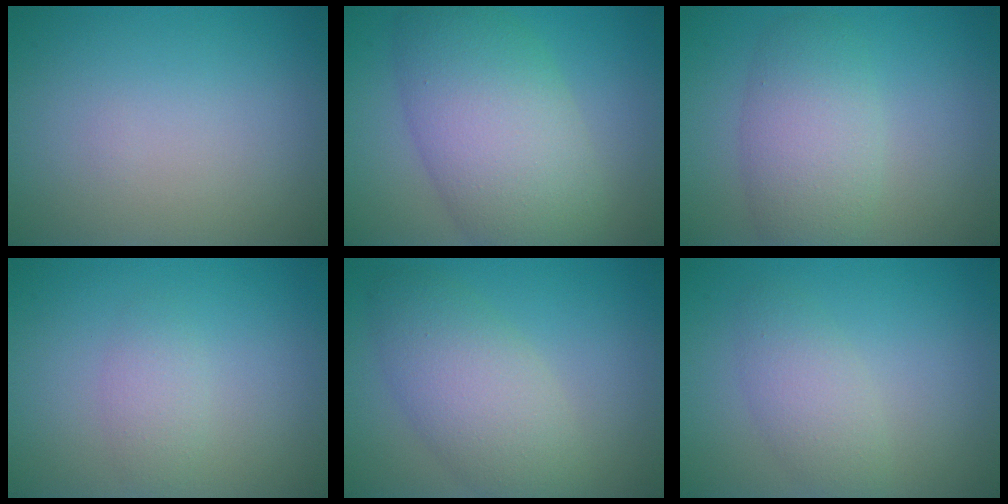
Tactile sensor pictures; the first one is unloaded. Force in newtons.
{"total": 9.1, "press": 9.1, "slide": 0.5}
{"total": 4.8, "press": 4.8, "slide": 0.1}
{"total": 1.6, "press": 1.6, "slide": 0.2}
{"total": 5.4, "press": 5.4, "slide": 0.3}
{"total": 2.7, "press": 2.7, "slide": 0.1}